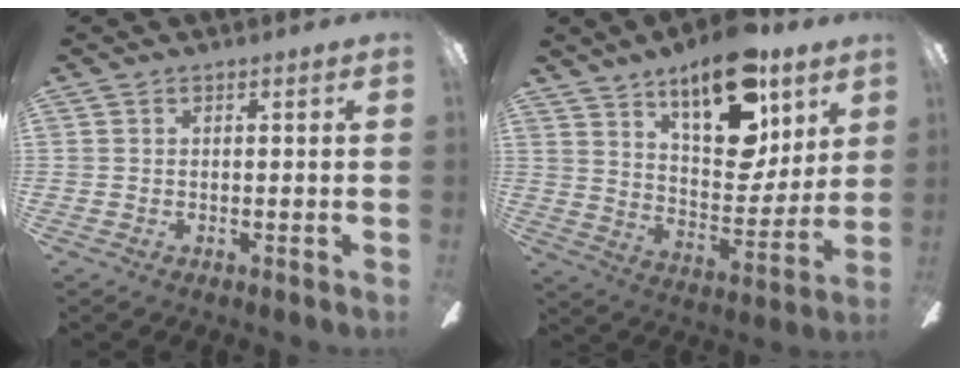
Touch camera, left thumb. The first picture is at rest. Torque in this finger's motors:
{"motor_torque": [0.19, 0.82, 1.13, -1.64, 0.12]}